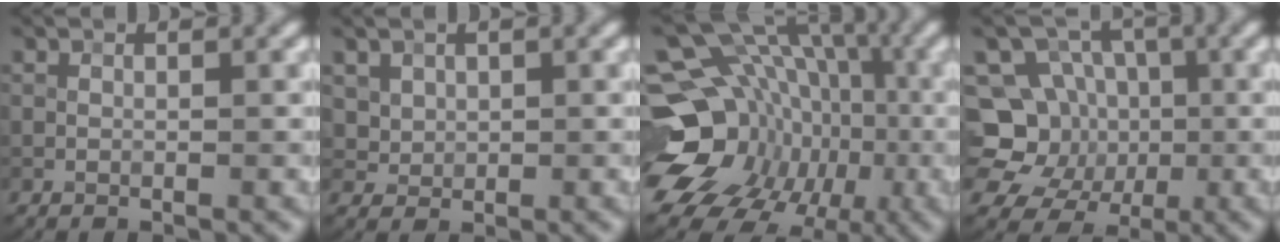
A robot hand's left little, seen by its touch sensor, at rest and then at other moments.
{"total": 2.6, "force": [1.3, 2.0, 1.1], "torque": [-0.039, -0.006, 0.048]}
{"total": 19.1, "force": [-4.8, 15.6, 10.0], "torque": [-0.159, -0.002, -0.094]}
{"total": 9.1, "force": [-1.3, 8.5, 3.0], "torque": [-0.053, 0.011, -0.051]}